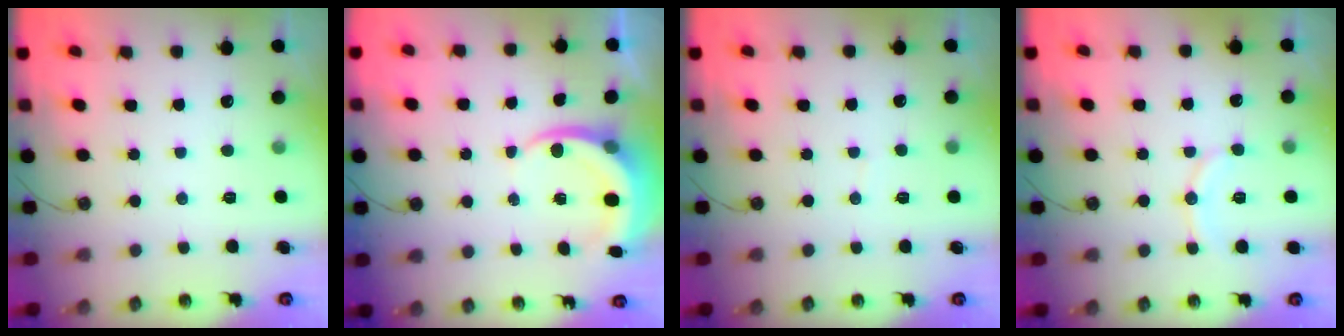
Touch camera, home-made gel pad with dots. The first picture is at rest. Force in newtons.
{"total": 5.9, "press": 5.9, "slide": 0.5}
{"total": 2.6, "press": 2.6, "slide": 0.3}
{"total": 9.3, "press": 9.1, "slide": 2.2}